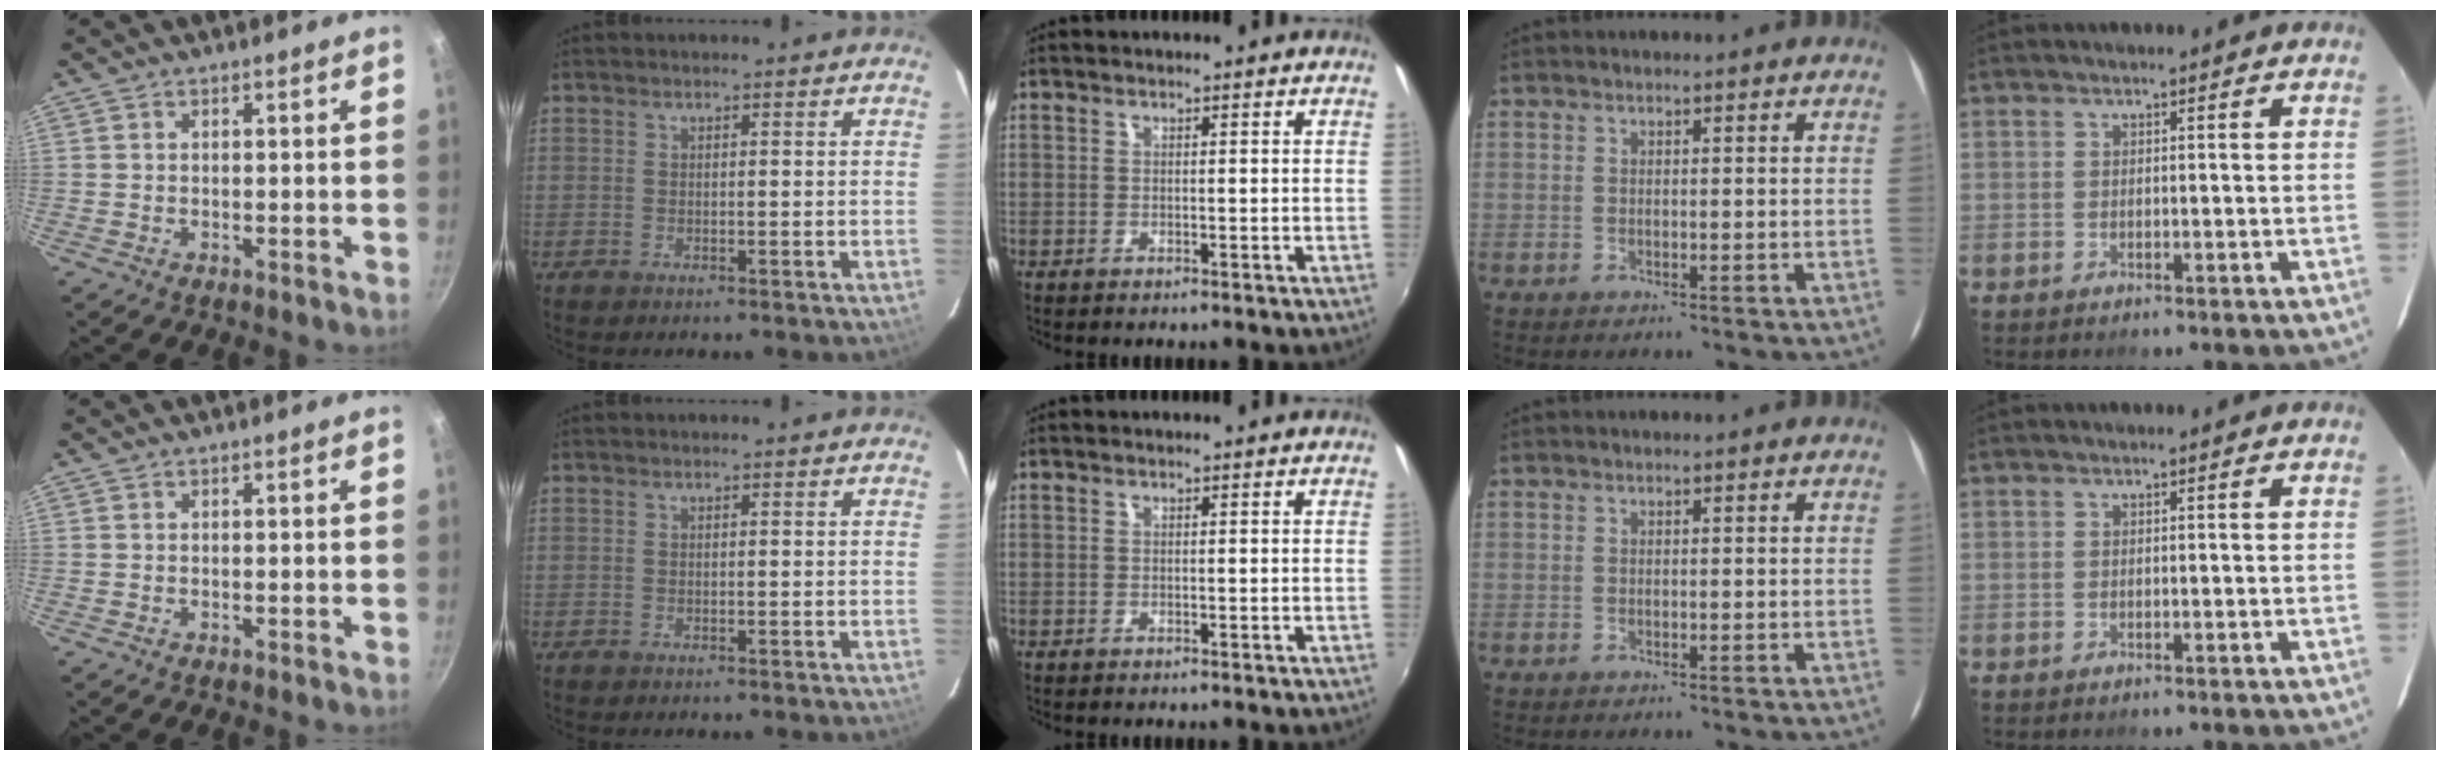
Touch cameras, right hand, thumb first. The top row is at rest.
{}